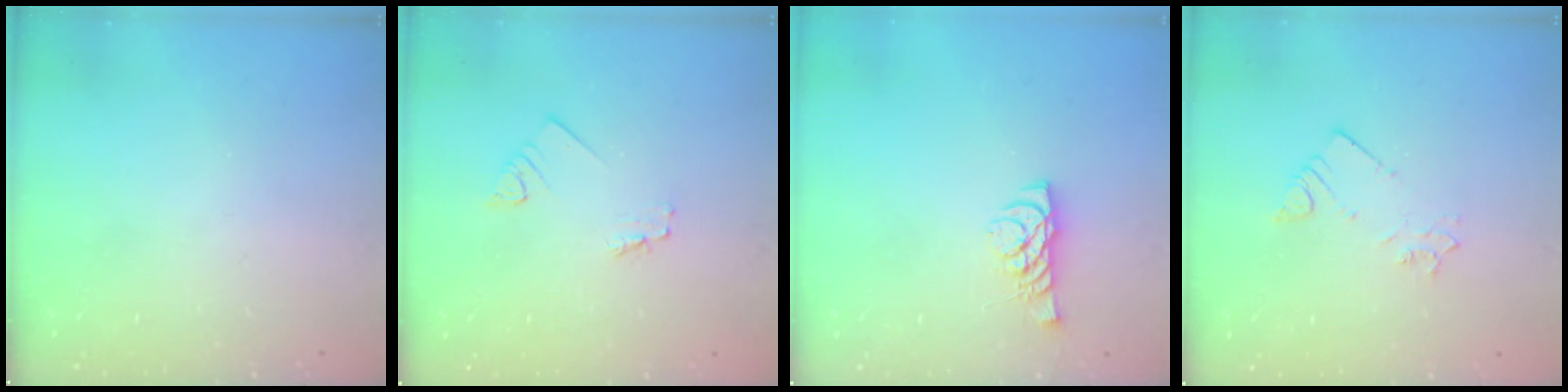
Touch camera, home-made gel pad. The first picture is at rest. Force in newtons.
{"total": 1.4, "press": 1.4, "slide": 0.1}
{"total": 5.3, "press": 5.2, "slide": 0.9}
{"total": 2.1, "press": 2.1, "slide": 0.0}